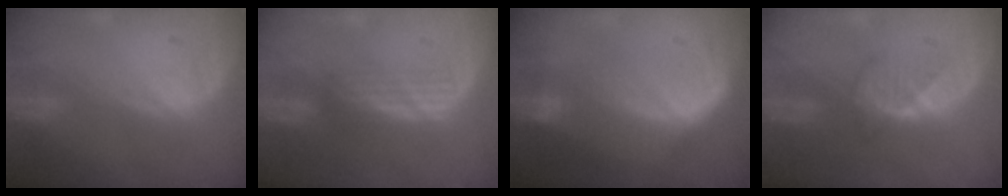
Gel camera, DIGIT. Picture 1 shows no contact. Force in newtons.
{"total": 3.0, "press": 2.5, "slide": 1.7}
{"total": 6.7, "press": 6.2, "slide": 2.4}
{"total": 3.0, "press": 2.9, "slide": 0.7}